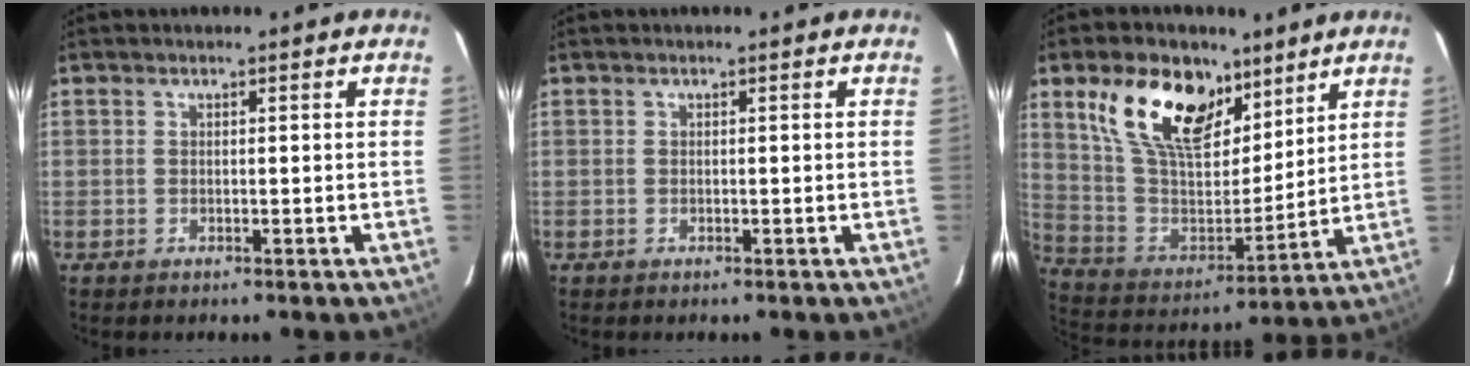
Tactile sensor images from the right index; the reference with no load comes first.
{"total": 0.0}
{"total": 20.3, "force": [11.5, 11.2, 12.5], "torque": [-0.250, 0.019, 0.221]}